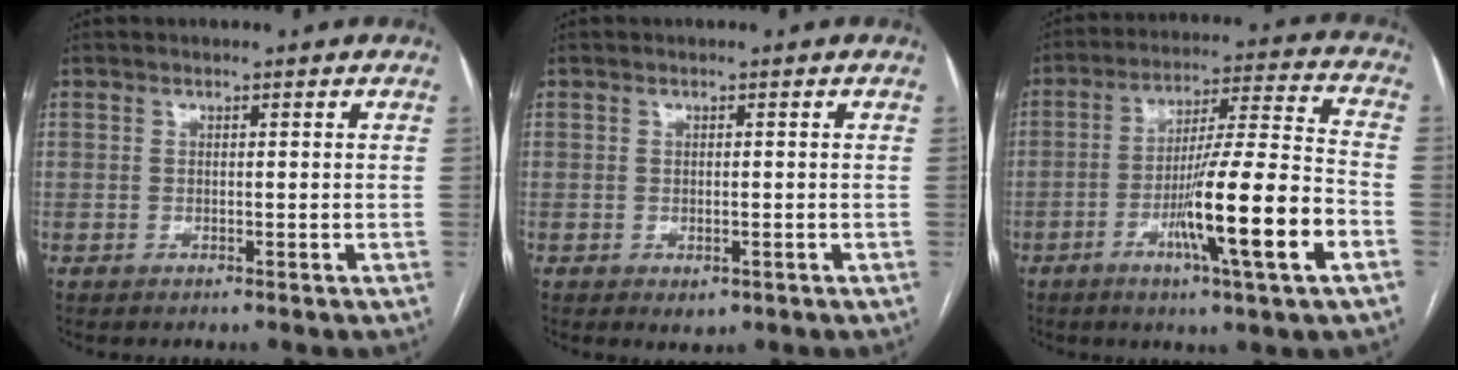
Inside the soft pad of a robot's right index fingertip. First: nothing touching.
{"total": 1.9, "force": [-0.8, 1.1, 1.4], "torque": [-0.018, -0.002, -0.002]}
{"total": 16.2, "force": [-5.9, -0.4, 15.1], "torque": [-0.258, -0.009, -0.099]}